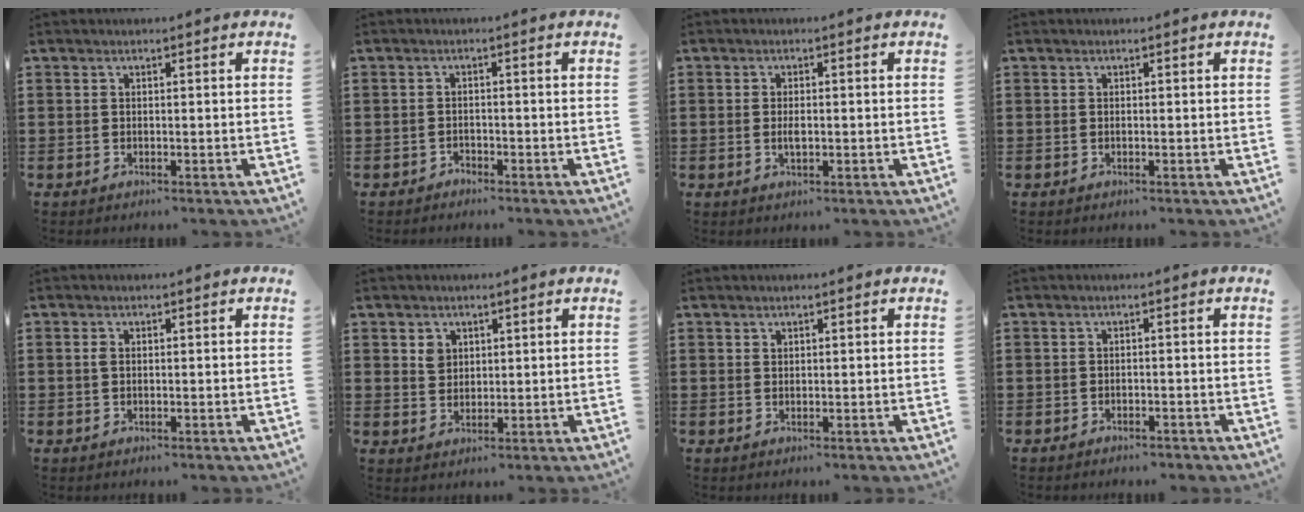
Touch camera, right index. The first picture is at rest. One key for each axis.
{"total": 1.3, "fx": -1.3, "fy": 0.3, "fz": 0.0, "tx": -0.005, "ty": 0.001, "tz": -0.028}
{"total": 2.1, "fx": -0.2, "fy": 0.8, "fz": 1.9, "tx": -0.036, "ty": 0.000, "tz": -0.004}
{"total": 0.0}
{"total": 0.9, "fx": 0.1, "fy": 0.4, "fz": 0.8, "tx": -0.017, "ty": 0.002, "tz": 0.001}
{"total": 2.2, "fx": 1.1, "fy": 1.8, "fz": 0.7, "tx": -0.012, "ty": 0.003, "tz": 0.020}
{"total": 0.5, "fx": 0.4, "fy": 0.3, "fz": 0.0, "tx": -0.002, "ty": 0.001, "tz": 0.009}
{"total": 1.3, "fx": -1.3, "fy": 0.2, "fz": 0.1, "tx": -0.007, "ty": 0.001, "tz": -0.029}